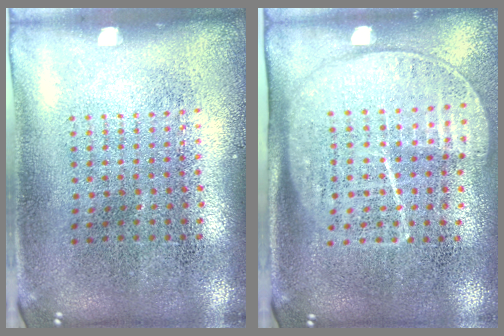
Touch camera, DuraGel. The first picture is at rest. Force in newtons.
{"total": 1.7, "press": 1.4, "slide": 1.0}